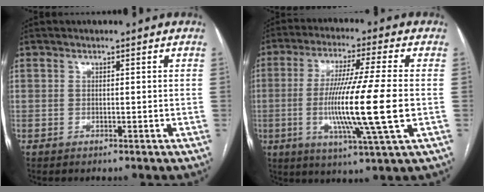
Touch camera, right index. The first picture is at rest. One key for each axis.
{"total": 15.1, "fx": -1.9, "fy": -0.9, "fz": 14.9, "tx": -0.283, "ty": -0.021, "tz": -0.044}